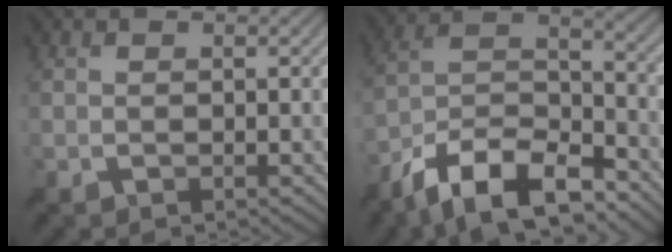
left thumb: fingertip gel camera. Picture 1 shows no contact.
{"total": 13.0, "force": [-9.5, 4.5, 7.6], "torque": [-0.144, 0.003, -0.189]}